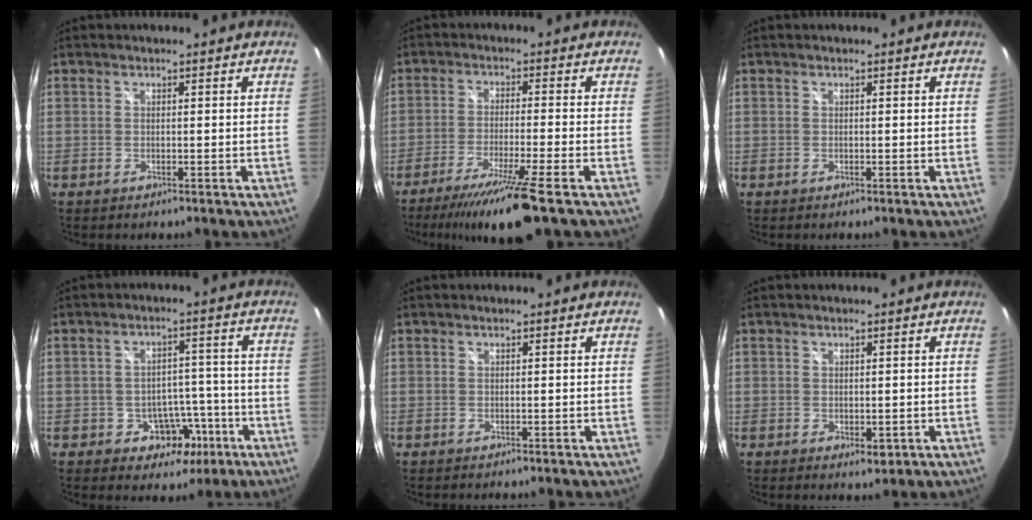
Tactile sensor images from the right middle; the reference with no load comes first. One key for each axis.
{"total": 12.5, "fx": -9.5, "fy": -1.0, "fz": 8.2, "tx": -0.168, "ty": -0.035, "tz": -0.157}
{"total": 0.0}
{"total": 7.4, "fx": -3.5, "fy": 5.8, "fz": 2.9, "tx": -0.053, "ty": 0.025, "tz": -0.032}
{"total": 0.0}
{"total": 1.9, "fx": -0.4, "fy": 1.4, "fz": 1.2, "tx": -0.018, "ty": -0.006, "tz": -0.006}